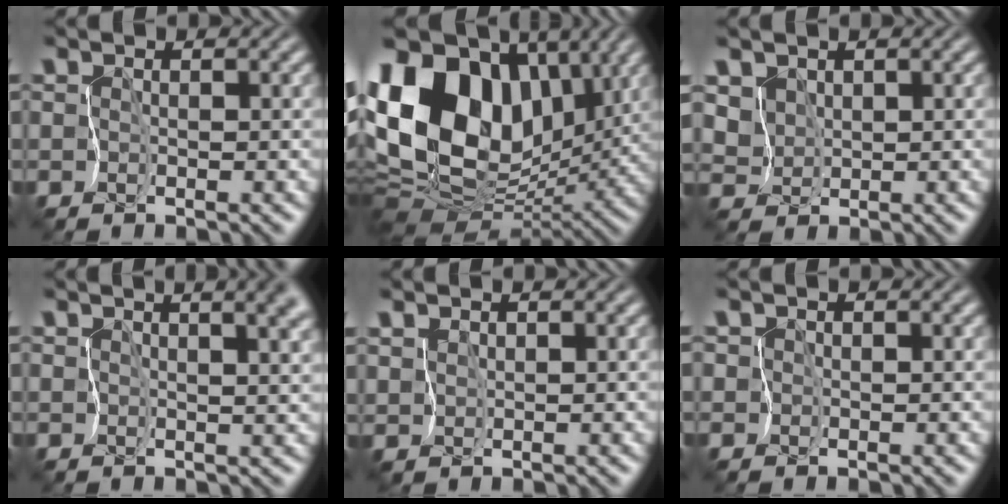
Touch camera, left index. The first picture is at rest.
{"total": 16.5, "force": [4.6, 11.2, 11.3], "torque": [-0.228, 0.026, 0.069]}
{"total": 2.0, "force": [1.3, 1.4, 0.5], "torque": [-0.024, -0.002, 0.043]}
{"total": 7.6, "force": [3.8, 3.6, 5.5], "torque": [-0.051, 0.030, 0.035]}
{"total": 1.0, "force": [0.9, 0.5, 0.0], "torque": [-0.005, 0.000, 0.016]}
{"total": 1.9, "force": [0.8, 1.6, 0.6], "torque": [0.002, 0.021, -0.010]}